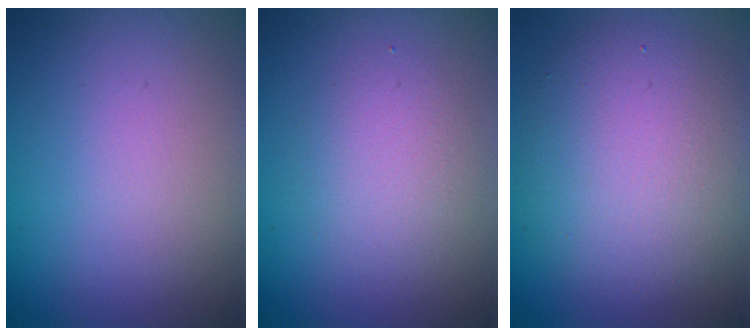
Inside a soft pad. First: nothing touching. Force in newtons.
{"total": 2.6, "press": 2.6, "slide": 0.1}
{"total": 6.5, "press": 6.5, "slide": 0.6}